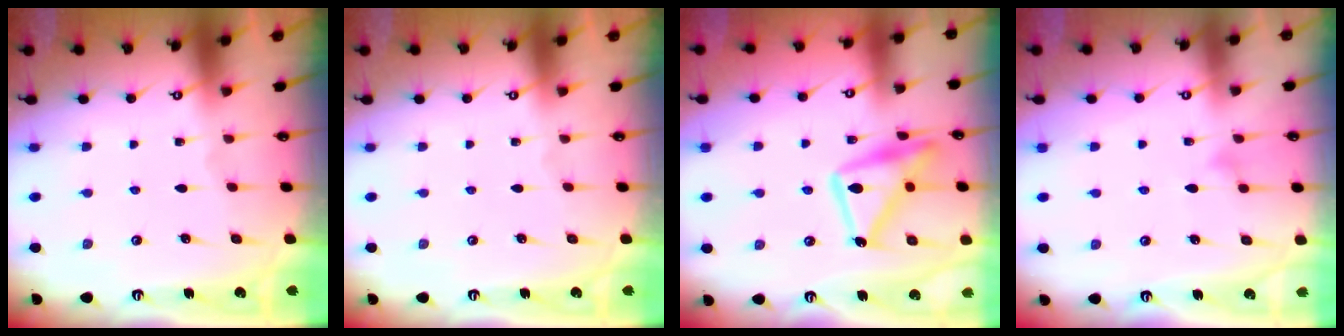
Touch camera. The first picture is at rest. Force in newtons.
{"total": 0.0}
{"total": 16.6, "press": 16.6, "slide": 0.8}
{"total": 7.2, "press": 7.2, "slide": 0.5}